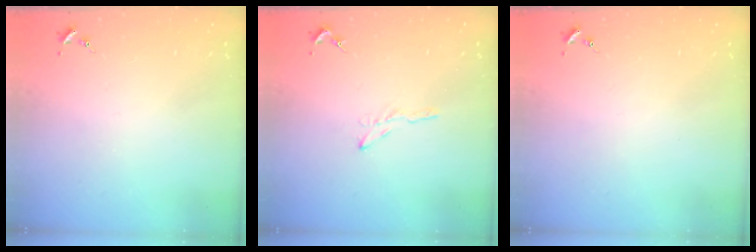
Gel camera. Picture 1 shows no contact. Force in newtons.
{"total": 4.7, "press": 4.6, "slide": 0.6}
{"total": 0.0}